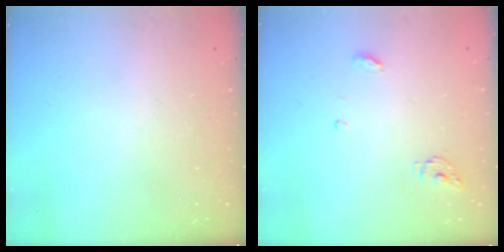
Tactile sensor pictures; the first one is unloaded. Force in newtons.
{"total": 3.8, "press": 3.8, "slide": 0.3}